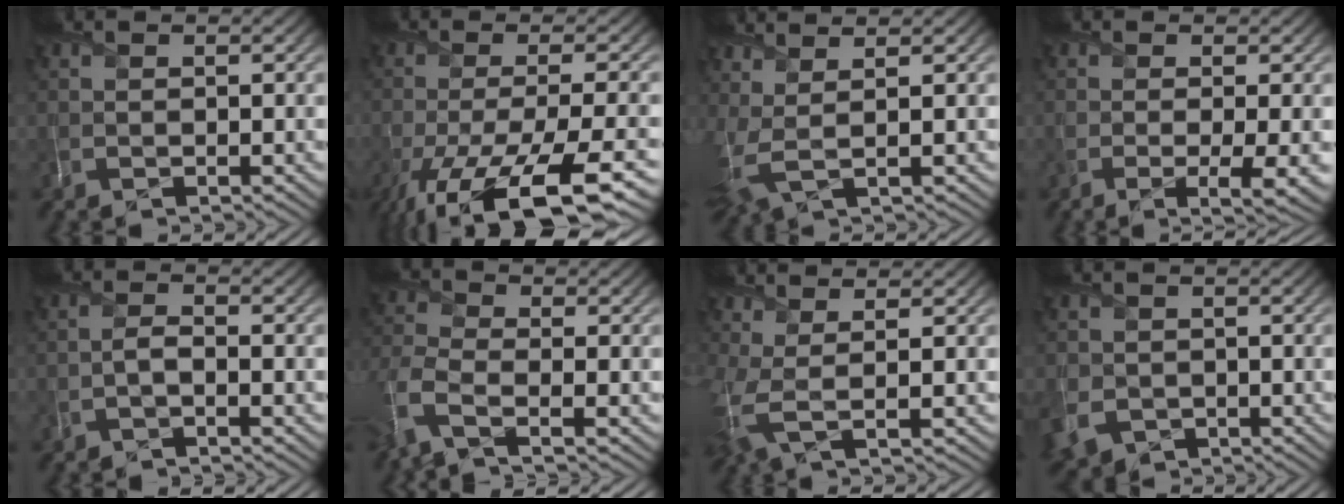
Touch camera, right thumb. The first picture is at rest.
{"total": 14.6, "force": [-8.4, 4.4, 11.1], "torque": [-0.213, -0.031, -0.126]}
{"total": 4.5, "force": [2.0, 1.2, 3.9], "torque": [-0.091, 0.007, 0.039]}
{"total": 4.8, "force": [-1.3, 0.8, 4.5], "torque": [-0.068, -0.003, -0.017]}
{"total": 1.2, "force": [-0.6, 0.2, 1.0], "torque": [-0.020, 0.007, -0.019]}
{"total": 6.1, "force": [-3.4, 2.3, 4.5], "torque": [-0.115, -0.014, -0.085]}
{"total": 4.5, "force": [0.9, 1.3, 4.2], "torque": [-0.099, 0.000, 0.010]}
{"total": 5.7, "force": [-2.1, 4.7, 2.5], "torque": [-0.063, -0.021, -0.035]}